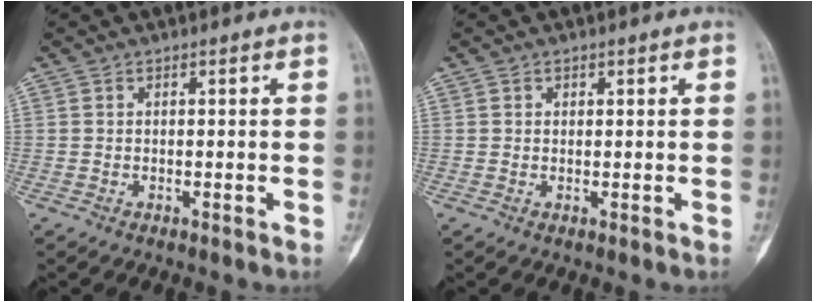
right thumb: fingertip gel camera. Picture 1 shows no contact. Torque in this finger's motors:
{"motor_torque": [-0.43, 0.04, 0.12, -0.10, 0.03]}